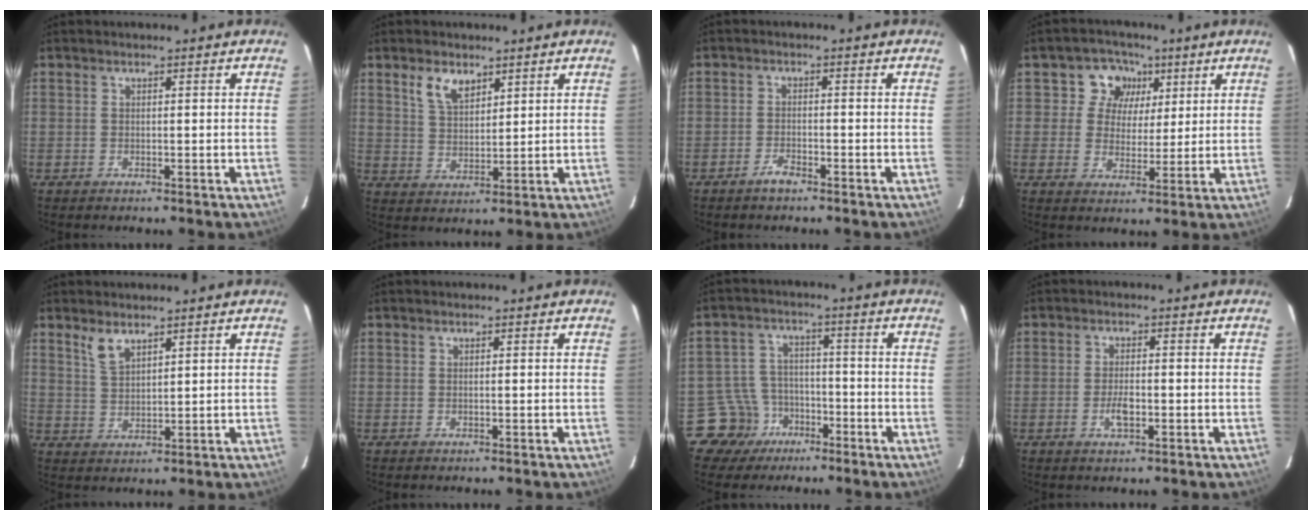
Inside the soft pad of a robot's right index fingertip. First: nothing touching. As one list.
[{"total": 5.7, "force": [3.6, 3.0, 3.3], "torque": [-0.062, 0.007, 0.071]}, {"total": 2.4, "force": [-2.1, 0.7, 1.1], "torque": [-0.032, 0.001, -0.040]}, {"total": 7.3, "force": [2.7, 6.7, 1.4], "torque": [-0.020, 0.006, 0.036]}, {"total": 3.9, "force": [2.9, 1.4, 2.2], "torque": [-0.044, 0.000, 0.059]}, {"total": 0.0}, {"total": 7.8, "force": [-4.8, 6.0, -0.5], "torque": [-0.011, 0.033, -0.081]}, {"total": 3.6, "force": [-1.3, 1.4, 3.0], "torque": [-0.061, -0.002, -0.022]}]